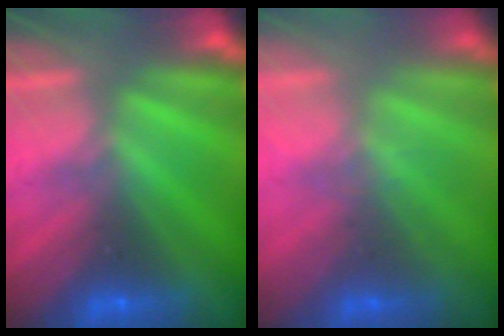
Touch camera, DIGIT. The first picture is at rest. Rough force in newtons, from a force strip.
{"total": 1.6}